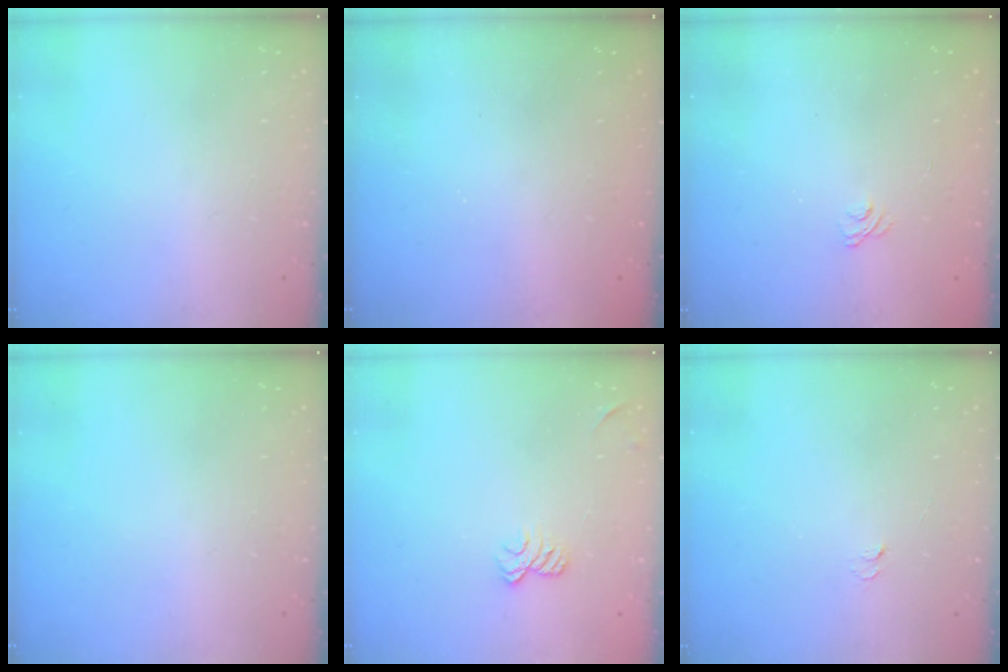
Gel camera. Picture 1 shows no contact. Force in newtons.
{"total": 2.3, "press": 2.1, "slide": 1.0}
{"total": 1.6, "press": 1.0, "slide": 1.2}
{"total": 0.0}
{"total": 6.2, "press": 6.1, "slide": 1.2}
{"total": 2.9, "press": 2.9, "slide": 0.3}